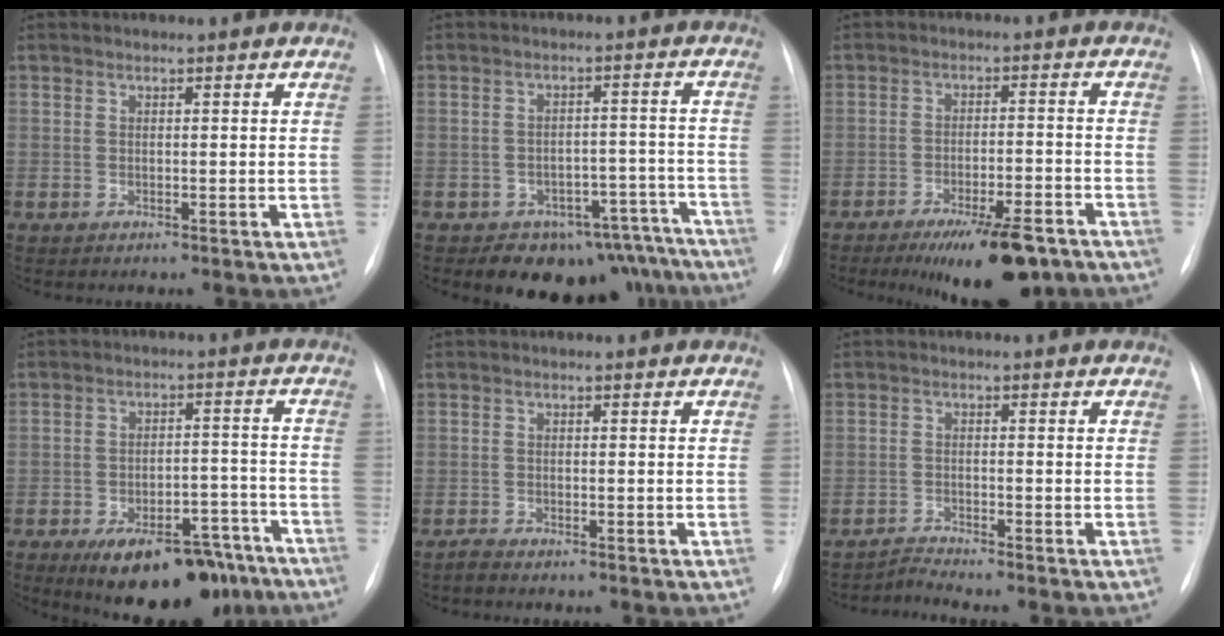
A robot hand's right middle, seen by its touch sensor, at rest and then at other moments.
{"total": 13.6, "force": [-11.8, 6.3, 2.3], "torque": [0.007, 0.044, -0.141]}
{"total": 11.2, "force": [-7.8, 2.6, 7.6], "torque": [-0.111, -0.012, -0.118]}
{"total": 15.6, "force": [-11.6, 6.4, 8.2], "torque": [-0.085, 0.029, -0.163]}
{"total": 0.9, "force": [-0.9, 0.1, 0.3], "torque": [-0.010, -0.001, -0.017]}
{"total": 2.2, "force": [-1.8, -0.9, -0.7], "torque": [0.011, -0.015, -0.035]}